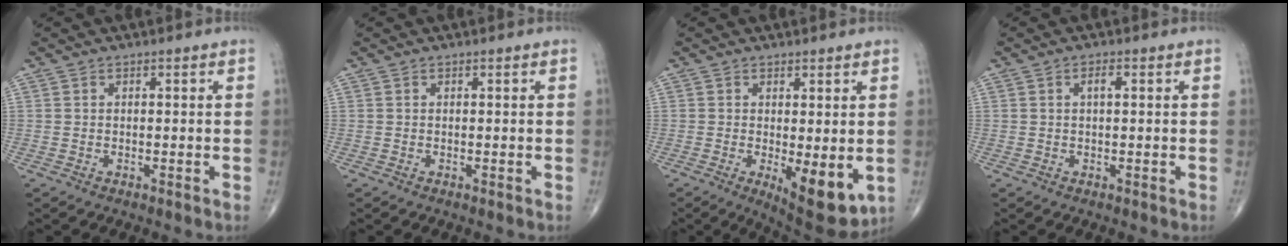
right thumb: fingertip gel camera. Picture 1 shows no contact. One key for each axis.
{"total": 0.0}
{"total": 9.3, "fx": -1.7, "fy": 3.4, "fz": 8.5, "tx": -0.109, "ty": -0.024, "tz": -0.015}
{"total": 1.8, "fx": 0.4, "fy": 0.6, "fz": 1.6, "tx": -0.031, "ty": 0.002, "tz": 0.005}